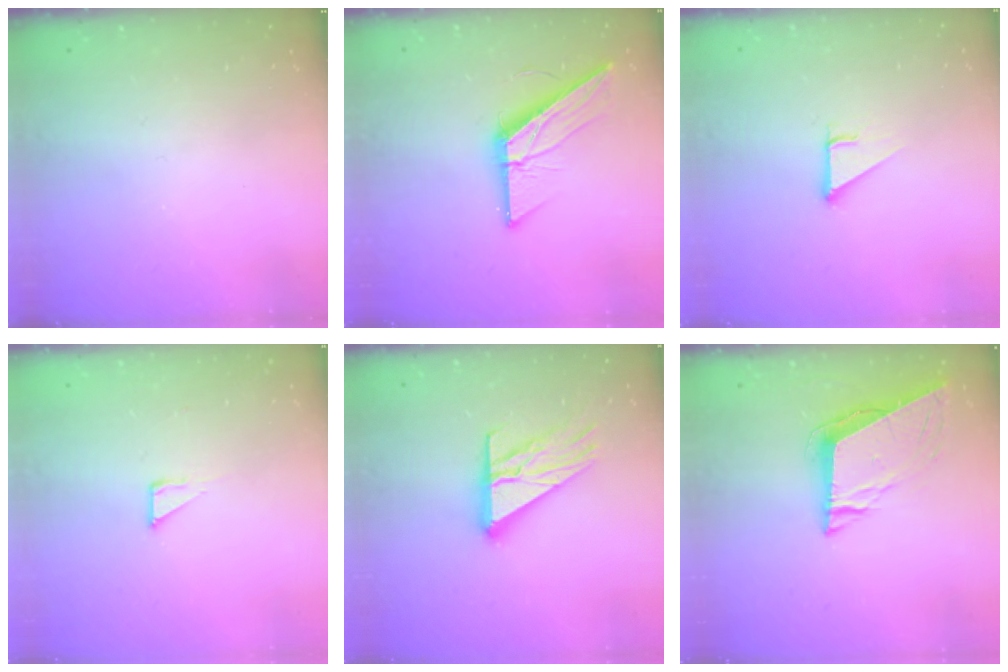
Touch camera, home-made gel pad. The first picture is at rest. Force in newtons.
{"total": 13.9, "press": 13.9, "slide": 0.5}
{"total": 3.0, "press": 3.0, "slide": 0.1}
{"total": 2.6, "press": 2.6, "slide": 0.1}
{"total": 14.6, "press": 14.5, "slide": 1.4}
{"total": 8.9, "press": 8.4, "slide": 2.7}